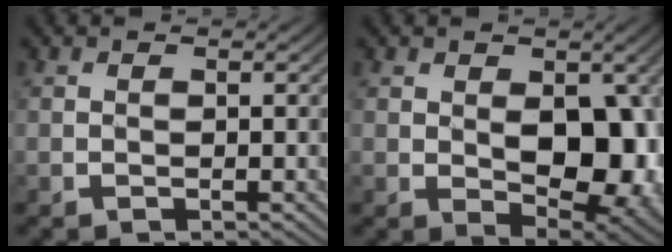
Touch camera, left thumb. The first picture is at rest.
{"total": 11.6, "force": [-0.2, 7.2, 9.1], "torque": [-0.136, -0.014, 0.004]}